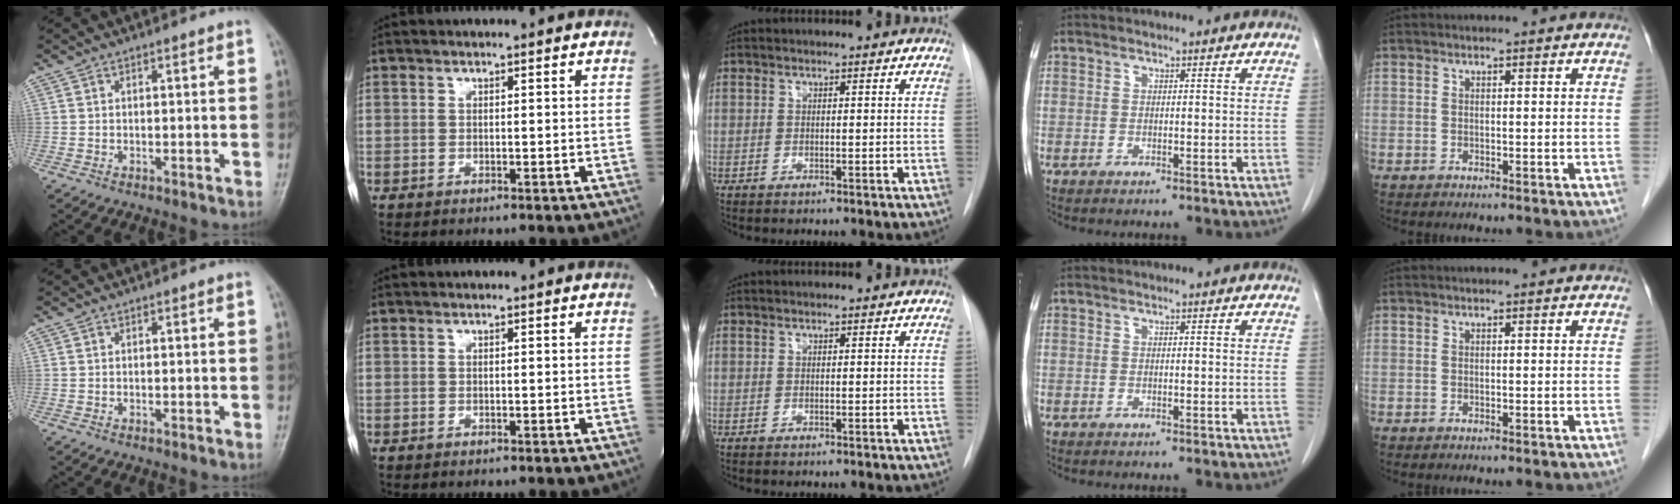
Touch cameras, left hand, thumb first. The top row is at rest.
{}